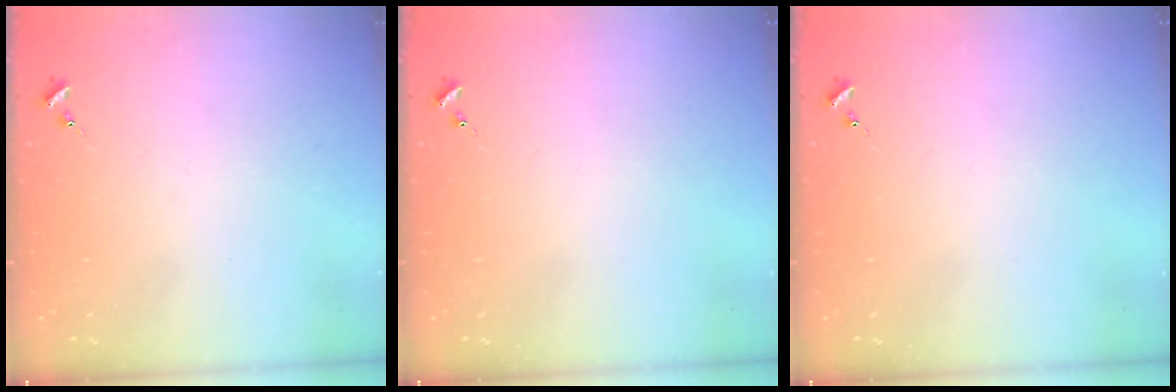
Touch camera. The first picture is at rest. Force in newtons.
{"total": 0.0}
{"total": 0.0}